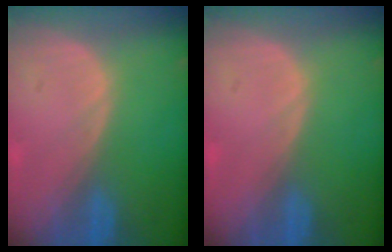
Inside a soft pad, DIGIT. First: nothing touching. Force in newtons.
{"total": 0.0}